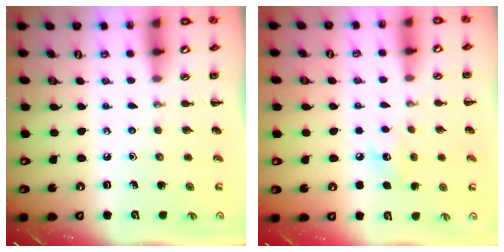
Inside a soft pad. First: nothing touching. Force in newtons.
{"total": 7.1, "press": 6.8, "slide": 1.8}